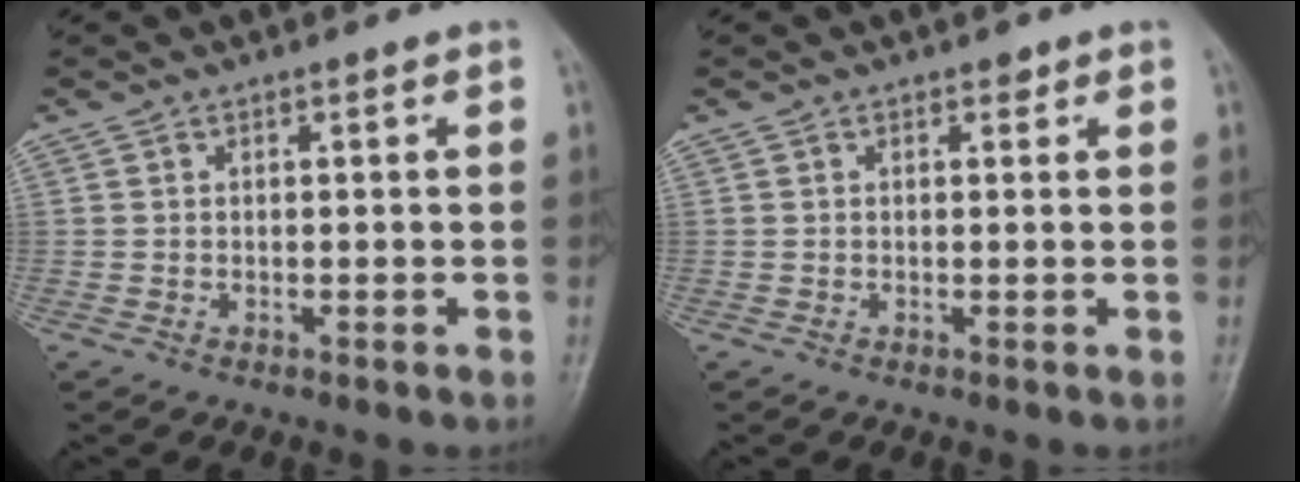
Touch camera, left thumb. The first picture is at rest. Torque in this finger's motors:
{"motor_torque": [0.46, -0.40, 0.04, -0.26, 0.10]}